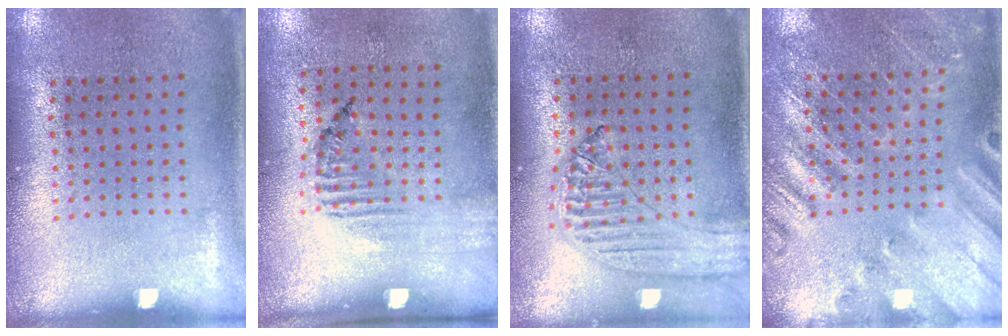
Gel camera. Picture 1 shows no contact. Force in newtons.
{"total": 1.6, "press": 1.1, "slide": 1.2}
{"total": 1.2, "press": 1.2, "slide": 0.1}
{"total": 2.4, "press": 2.4, "slide": 0.3}